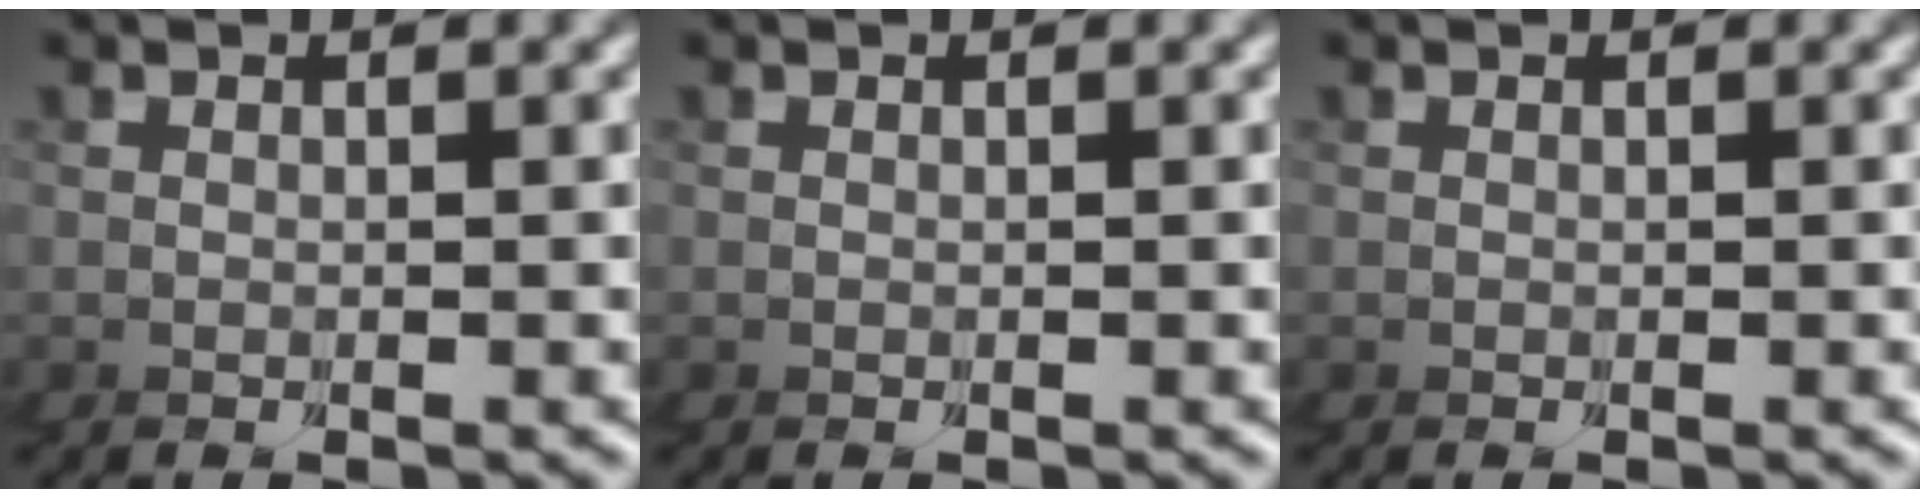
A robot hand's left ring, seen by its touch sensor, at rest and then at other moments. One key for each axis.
{"total": 0.0}
{"total": 0.0}